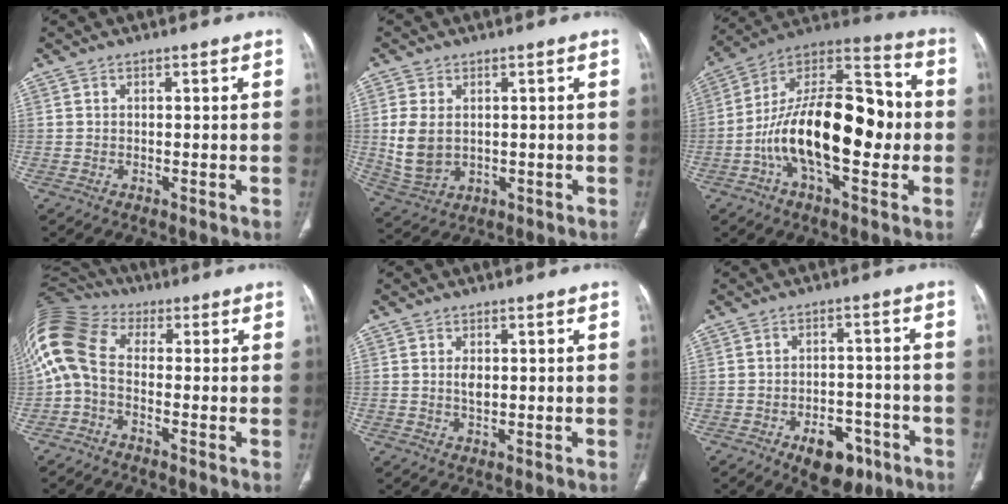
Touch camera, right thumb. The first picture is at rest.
{"total": 8.0, "force": [0.6, 5.6, 5.7], "torque": [-0.115, -0.010, 0.026]}
{"total": 24.1, "force": [-3.2, 11.4, 21.0], "torque": [-0.334, 0.043, -0.058]}
{"total": 13.8, "force": [-0.9, 9.4, 10.0], "torque": [-0.229, 0.045, -0.029]}
{"total": 2.2, "force": [0.3, 1.3, 1.7], "torque": [-0.031, -0.002, 0.006]}
{"total": 9.4, "force": [-5.1, 5.6, 5.6], "torque": [-0.052, 0.029, -0.066]}